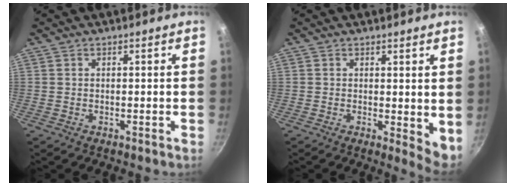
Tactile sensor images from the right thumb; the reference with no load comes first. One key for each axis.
{"total": 4.8, "fx": 0.7, "fy": 2.2, "fz": 4.2, "tx": -0.053, "ty": -0.009, "tz": 0.010}